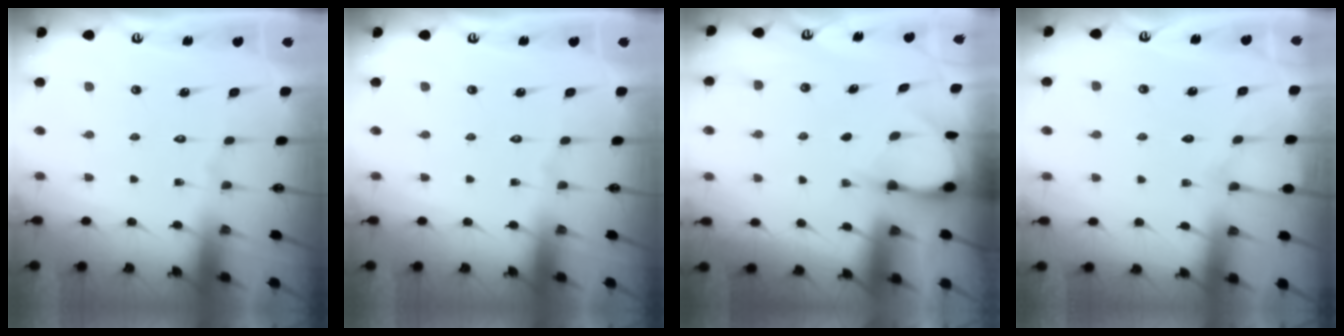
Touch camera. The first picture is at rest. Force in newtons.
{"total": 0.0}
{"total": 3.3, "press": 3.3, "slide": 0.3}
{"total": 5.7, "press": 5.6, "slide": 0.7}